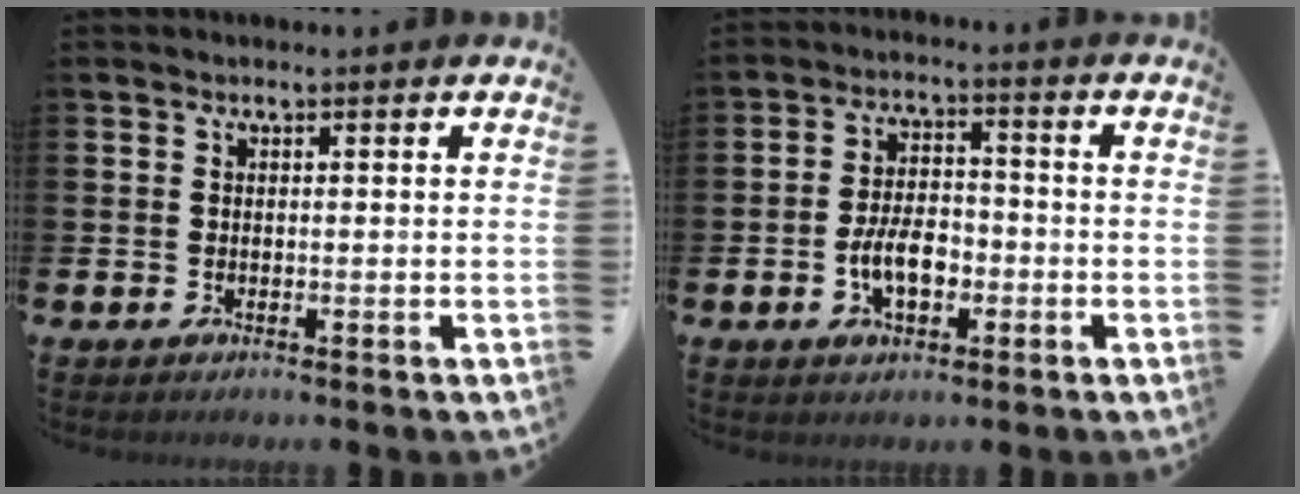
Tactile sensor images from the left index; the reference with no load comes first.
{"total": 5.6, "force": [-1.8, 3.1, 4.4], "torque": [-0.068, 0.002, -0.038]}